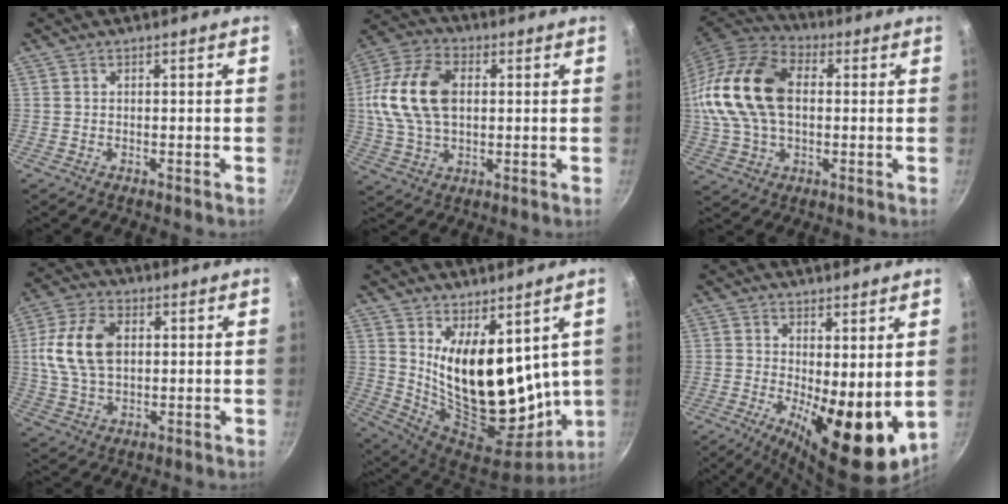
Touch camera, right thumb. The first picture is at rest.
{"total": 16.2, "force": [2.0, 10.4, 12.3], "torque": [-0.227, 0.016, 0.027]}
{"total": 20.6, "force": [1.8, 13.5, 15.5], "torque": [-0.295, 0.031, 0.025]}
{"total": 12.5, "force": [1.9, 8.0, 9.4], "torque": [-0.170, 0.008, 0.032]}
{"total": 20.5, "force": [6.2, 10.6, 16.4], "torque": [-0.229, -0.089, 0.135]}
{"total": 14.1, "force": [-0.2, 5.5, 13.0], "torque": [-0.164, -0.025, 0.008]}